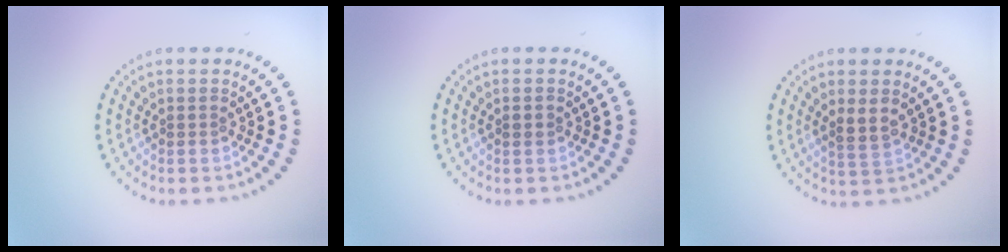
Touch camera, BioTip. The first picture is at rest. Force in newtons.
{"total": 0.8, "press": 0.8, "slide": 0.3}
{"total": 1.9, "press": 1.8, "slide": 0.7}